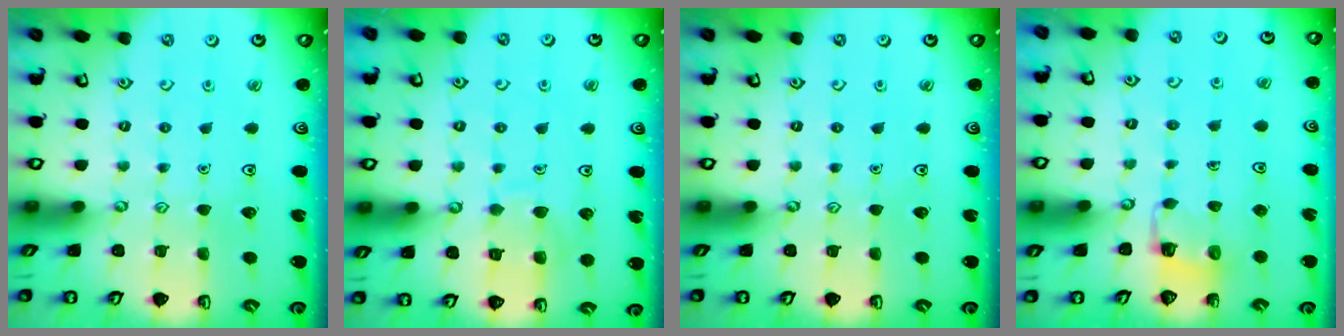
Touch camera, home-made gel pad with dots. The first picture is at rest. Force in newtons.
{"total": 7.7, "press": 7.6, "slide": 0.7}
{"total": 0.0}
{"total": 3.1, "press": 3.1, "slide": 0.3}